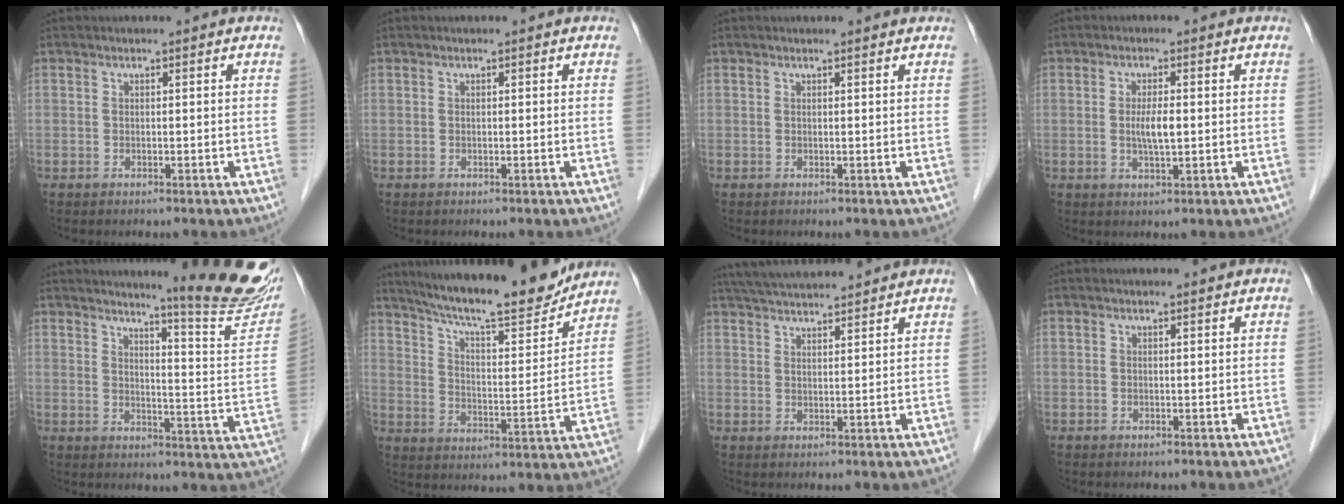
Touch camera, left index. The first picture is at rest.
{"total": 0.0}
{"total": 1.0, "force": [1.0, -0.1, 0.1], "torque": [-0.014, 0.000, 0.011]}
{"total": 3.4, "force": [0.0, 0.6, 3.3], "torque": [-0.065, -0.003, 0.002]}
{"total": 16.7, "force": [14.4, -0.6, 8.4], "torque": [-0.108, -0.088, 0.169]}
{"total": 18.9, "force": [16.8, 1.9, 8.4], "torque": [-0.141, -0.007, 0.252]}
{"total": 10.9, "force": [10.1, 0.8, 3.9], "torque": [-0.074, 0.033, 0.158]}
{"total": 0.9, "force": [0.9, -0.1, 0.2], "torque": [-0.011, 0.002, 0.013]}